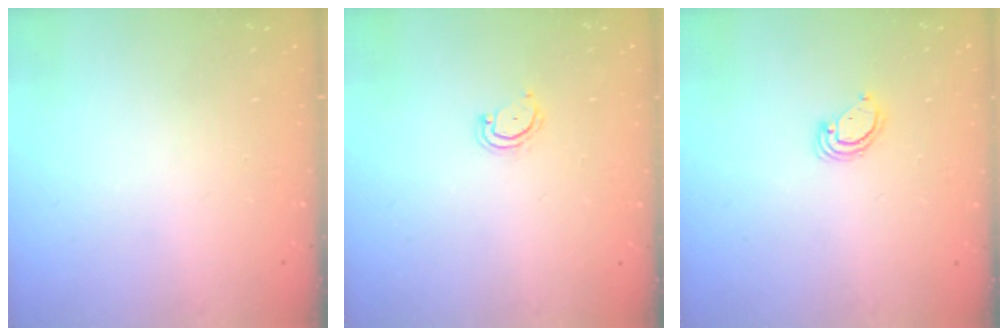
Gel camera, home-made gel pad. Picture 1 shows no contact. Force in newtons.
{"total": 3.4, "press": 3.4, "slide": 0.2}
{"total": 4.0, "press": 4.0, "slide": 0.2}